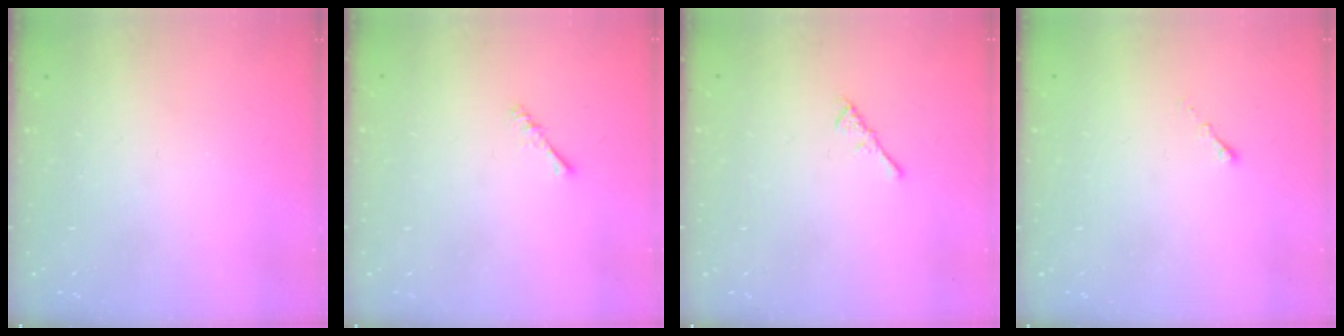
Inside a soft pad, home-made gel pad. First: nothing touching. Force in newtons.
{"total": 1.4, "press": 1.4, "slide": 0.4}
{"total": 2.1, "press": 2.0, "slide": 0.5}
{"total": 0.0}